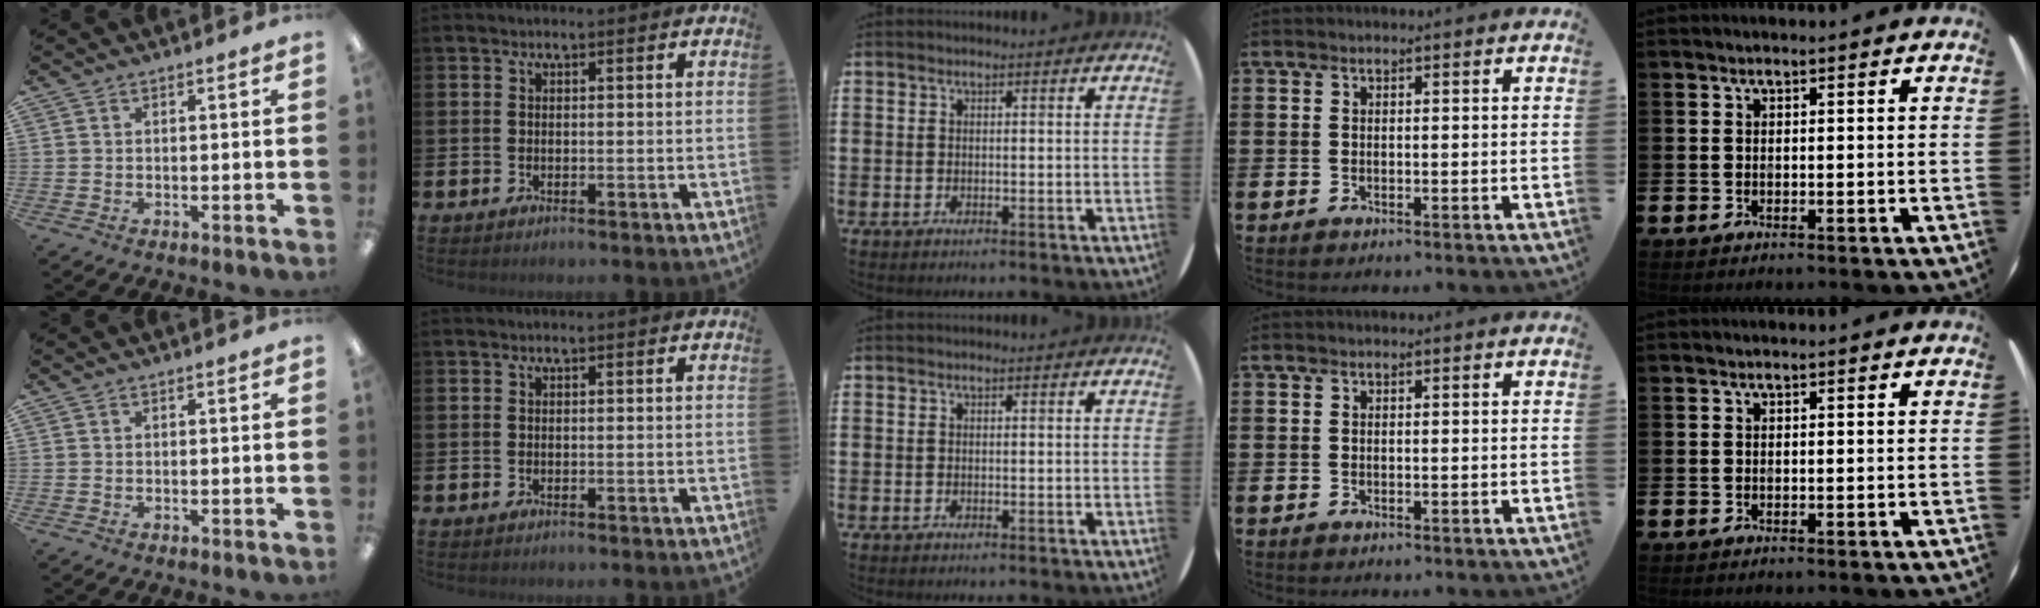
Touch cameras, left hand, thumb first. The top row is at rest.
{}